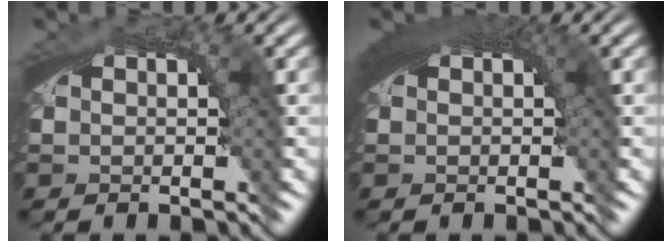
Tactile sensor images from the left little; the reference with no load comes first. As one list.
[{"total": 3.3, "force": [1.2, 0.9, 2.9], "torque": [-0.032, 0.011, 0.014]}]